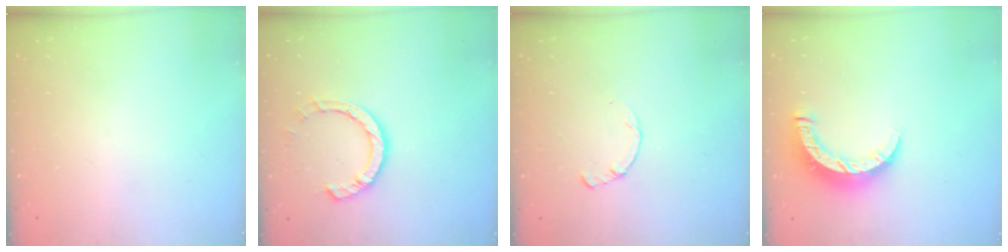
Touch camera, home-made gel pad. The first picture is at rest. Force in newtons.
{"total": 9.0, "press": 8.9, "slide": 1.2}
{"total": 2.2, "press": 2.2, "slide": 0.3}
{"total": 8.9, "press": 8.9, "slide": 0.8}